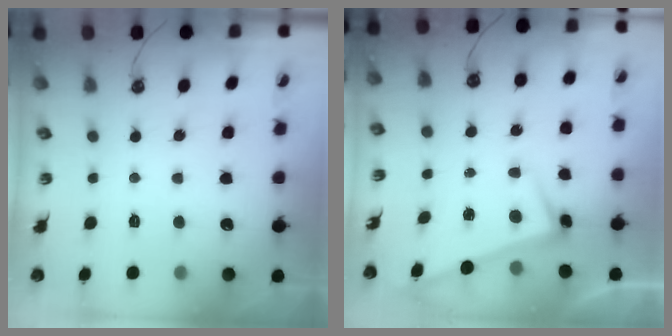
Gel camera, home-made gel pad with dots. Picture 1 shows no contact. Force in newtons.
{"total": 2.6, "press": 2.5, "slide": 0.7}